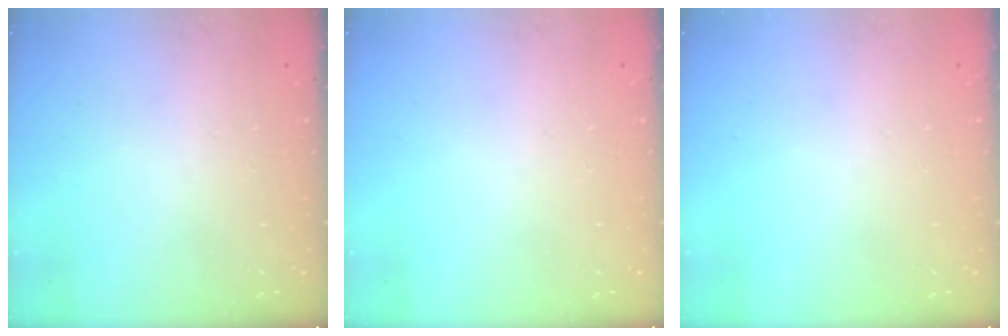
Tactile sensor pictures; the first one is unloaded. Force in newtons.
{"total": 0.0}
{"total": 0.0}